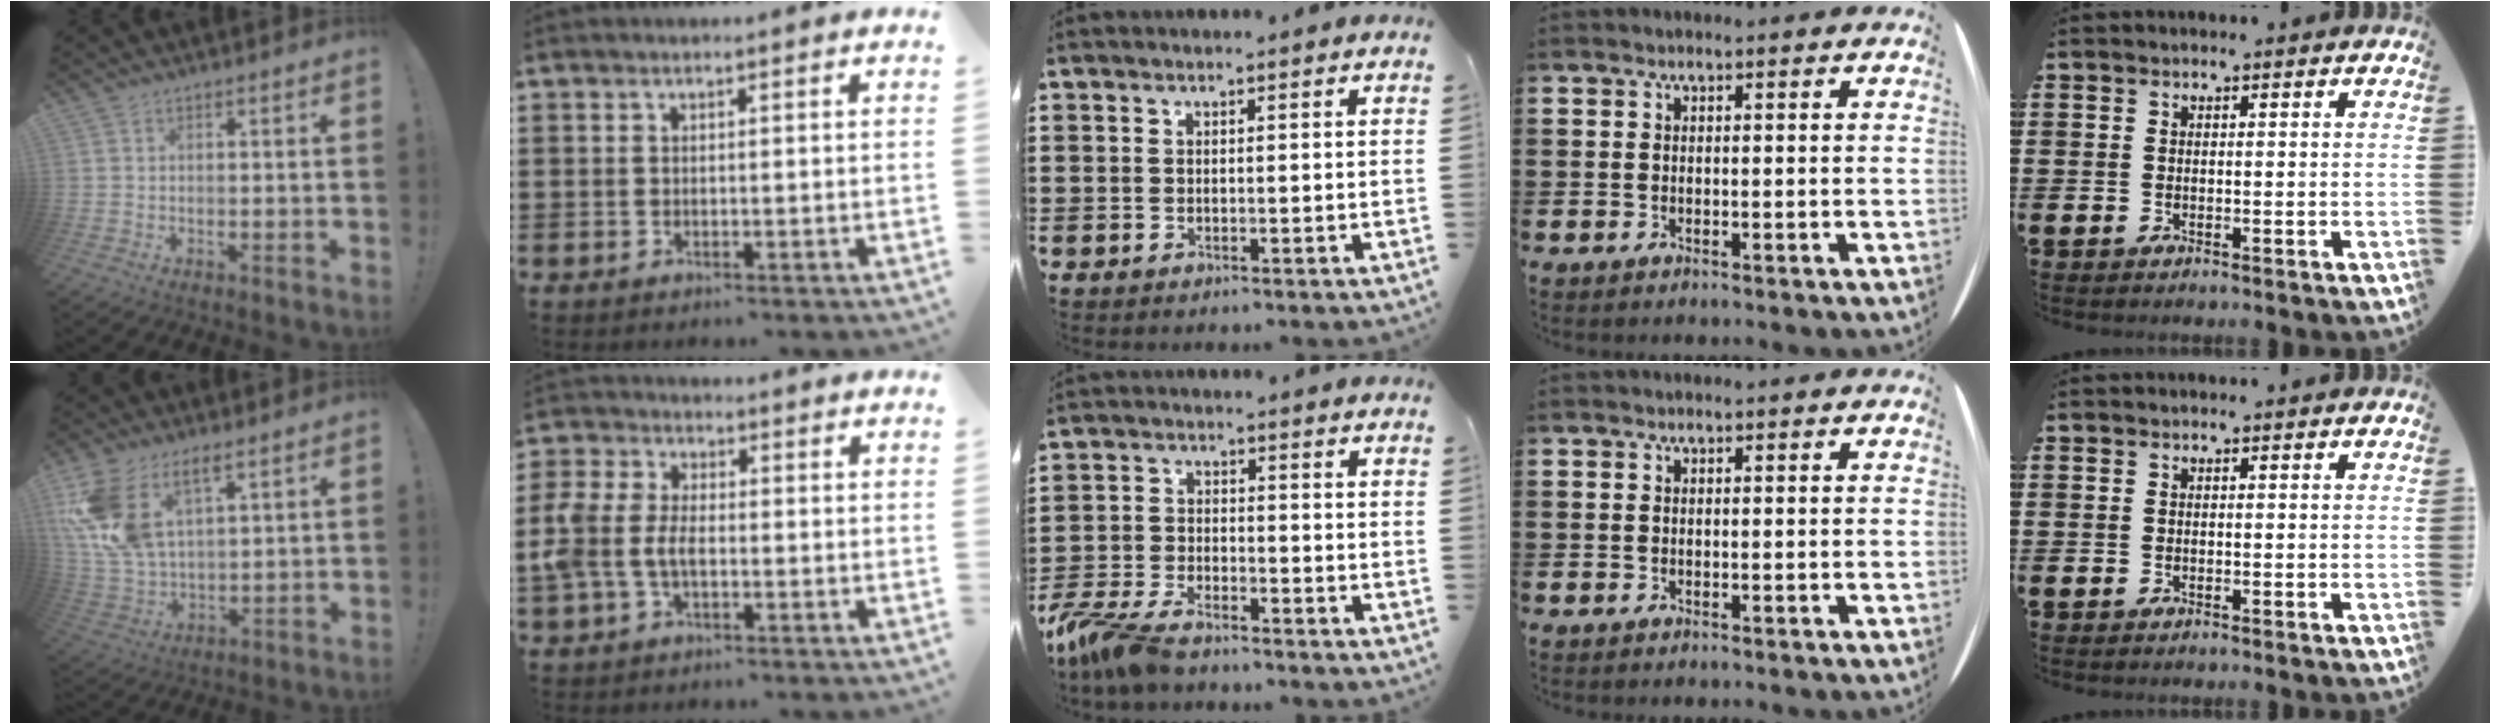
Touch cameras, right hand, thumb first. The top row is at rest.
{"thumb": {"total": 14.0, "force": [7.5, 7.9, 8.8], "torque": [-0.195, -0.035, 0.145]}, "index": {"total": 5.6, "force": [-1.6, 3.4, 4.1], "torque": [-0.116, -0.004, -0.042]}, "middle": {"total": 6.0, "force": [-5.2, 1.1, 2.6], "torque": [-0.083, -0.011, -0.108]}}